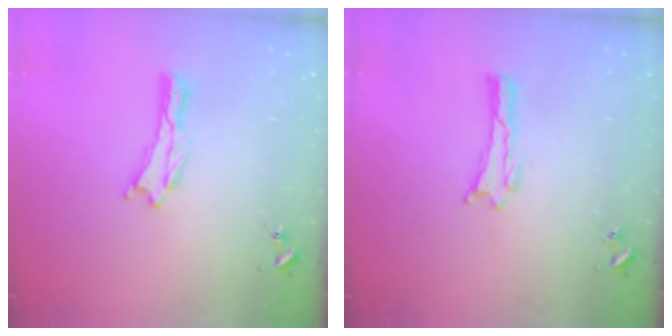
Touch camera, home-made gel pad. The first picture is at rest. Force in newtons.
{"total": 0.0}